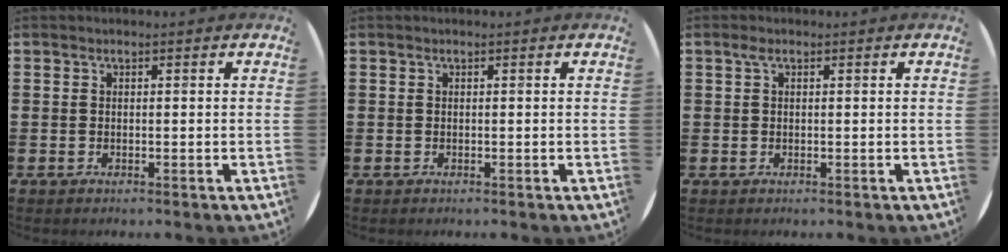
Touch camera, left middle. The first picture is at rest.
{"total": 0.0}
{"total": 1.0, "force": [0.4, 0.5, 0.7], "torque": [-0.016, 0.005, 0.008]}